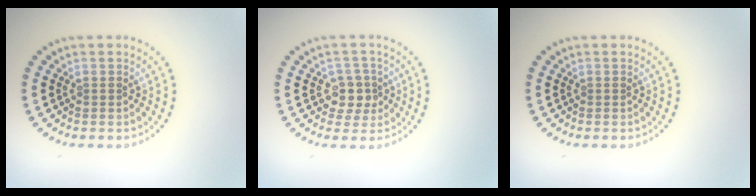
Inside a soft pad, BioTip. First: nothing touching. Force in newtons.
{"total": 2.4, "press": 2.2, "slide": 1.0}
{"total": 0.0}